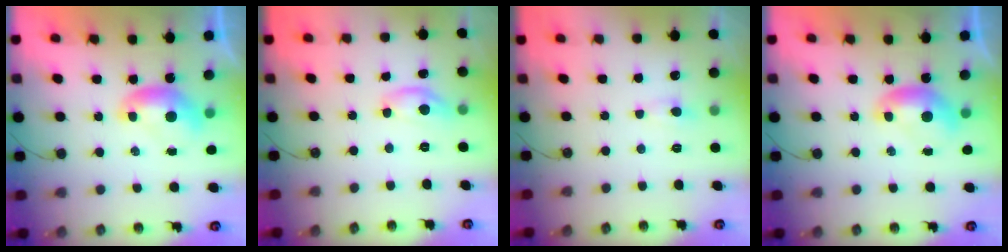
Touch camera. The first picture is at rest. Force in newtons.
{"total": 6.3, "press": 6.3, "slide": 0.4}
{"total": 1.6, "press": 1.5, "slide": 0.6}
{"total": 0.0}